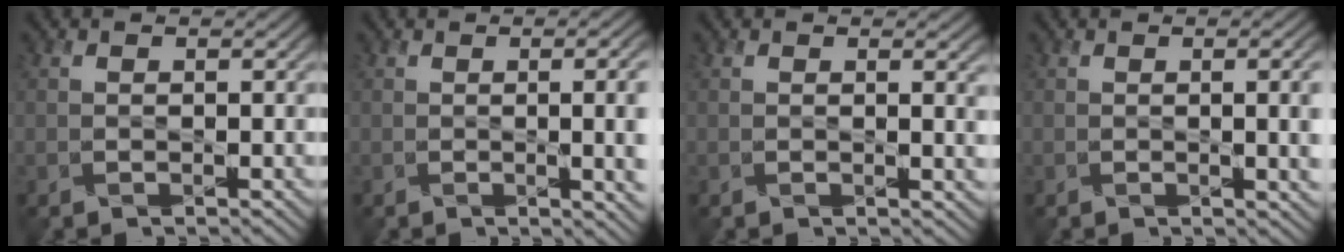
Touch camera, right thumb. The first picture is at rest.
{"total": 9.1, "force": [-0.7, 3.5, 8.4], "torque": [-0.068, 0.004, -0.001]}
{"total": 1.9, "force": [0.4, 0.2, 1.8], "torque": [-0.030, -0.001, 0.007]}
{"total": 5.4, "force": [-0.3, 1.6, 5.1], "torque": [-0.056, -0.002, 0.003]}